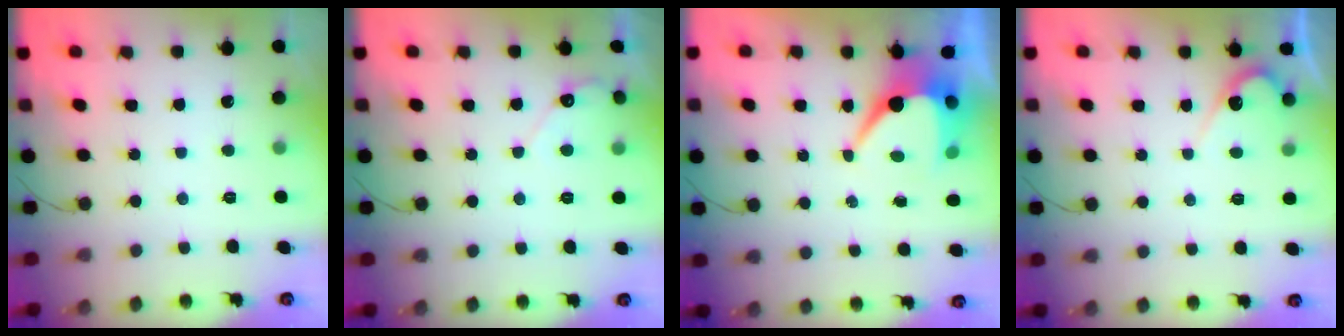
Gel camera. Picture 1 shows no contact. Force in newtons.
{"total": 3.9, "press": 3.9, "slide": 0.2}
{"total": 8.7, "press": 8.7, "slide": 0.8}
{"total": 4.8, "press": 4.7, "slide": 0.3}